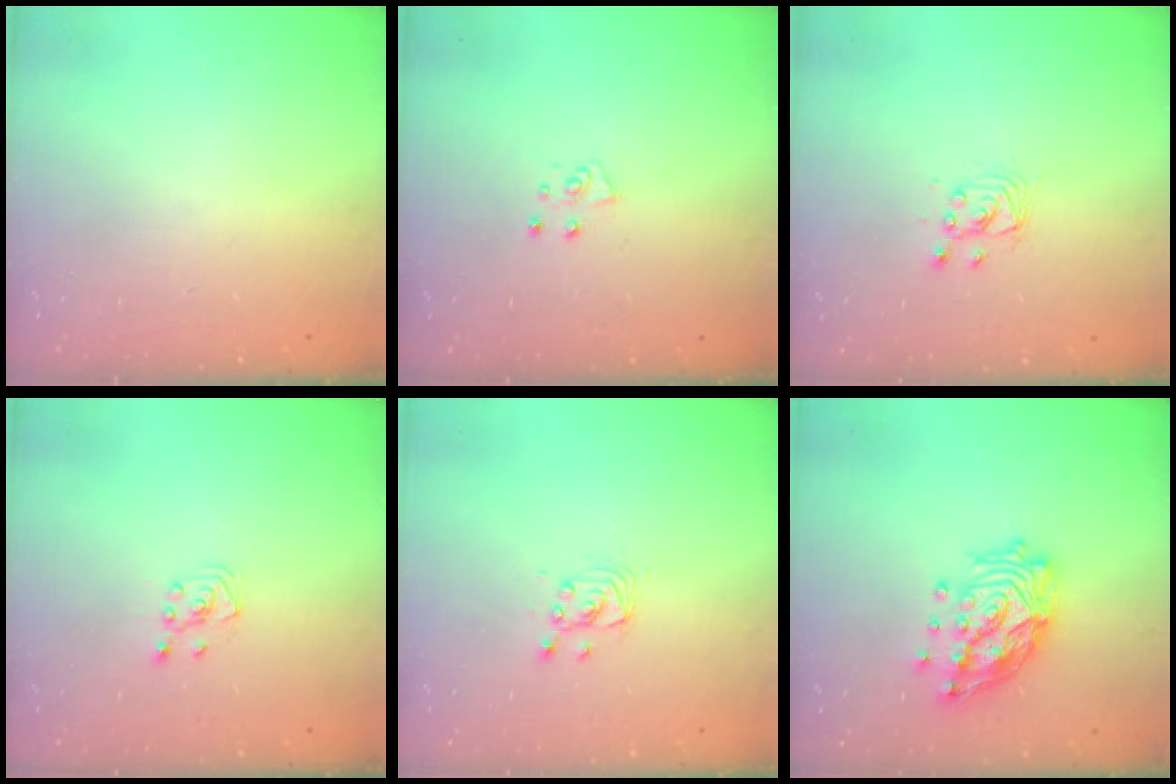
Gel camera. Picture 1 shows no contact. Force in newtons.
{"total": 6.4, "press": 6.4, "slide": 0.6}
{"total": 3.2, "press": 3.2, "slide": 0.2}
{"total": 2.3, "press": 2.2, "slide": 0.6}
{"total": 2.8, "press": 2.8, "slide": 0.2}
{"total": 16.8, "press": 16.7, "slide": 1.9}